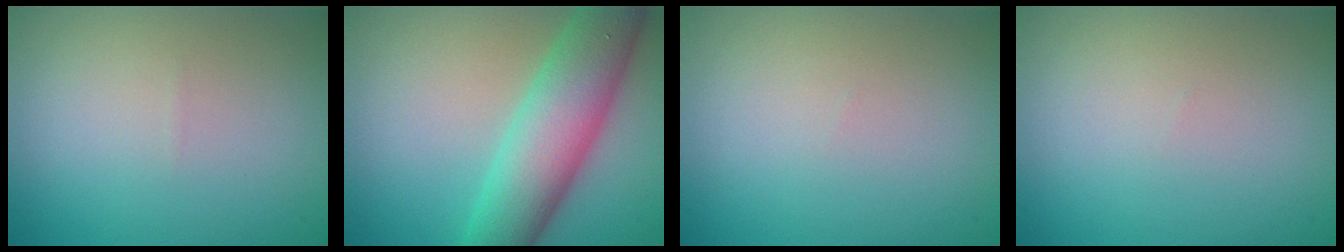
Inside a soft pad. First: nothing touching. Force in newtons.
{"total": 8.2, "press": 8.2, "slide": 0.2}
{"total": 0.0}
{"total": 0.0}